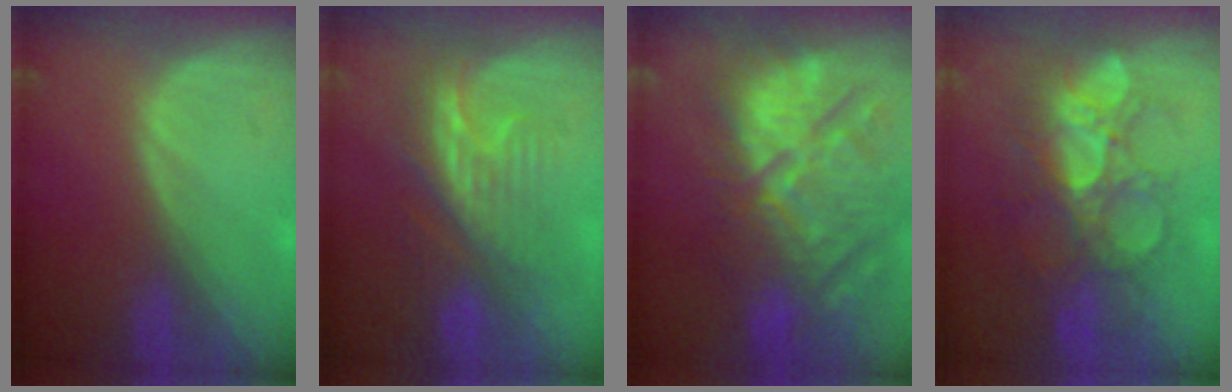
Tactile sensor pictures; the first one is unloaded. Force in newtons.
{"total": 7.7, "press": 7.5, "slide": 1.5}
{"total": 13.4, "press": 12.4, "slide": 5.0}
{"total": 9.1, "press": 8.9, "slide": 1.9}